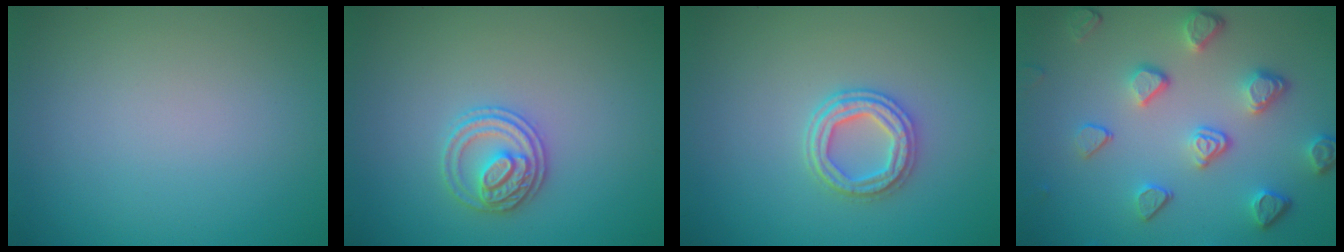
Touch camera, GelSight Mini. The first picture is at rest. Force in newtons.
{"total": 2.7, "press": 2.6, "slide": 0.5}
{"total": 3.1, "press": 2.8, "slide": 1.3}
{"total": 5.0, "press": 3.9, "slide": 3.1}